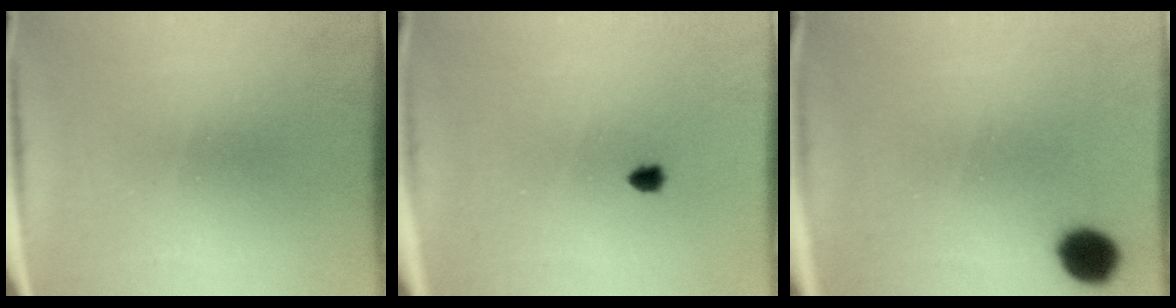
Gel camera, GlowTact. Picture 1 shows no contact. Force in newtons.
{"total": 1.1}
{"total": 6.9}